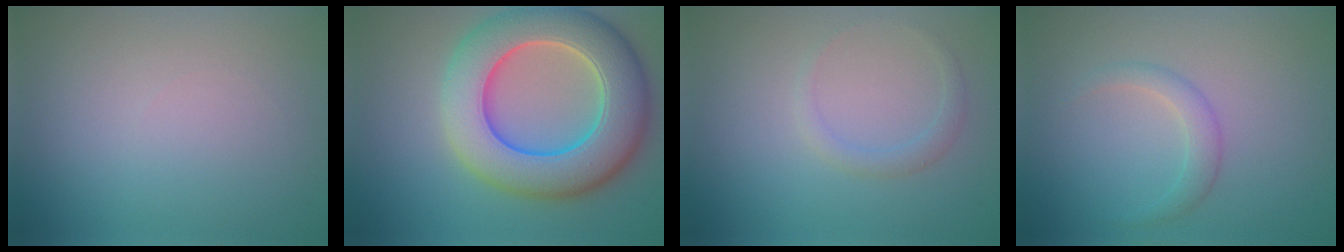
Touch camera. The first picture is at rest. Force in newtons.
{"total": 11.1, "press": 11.1, "slide": 0.3}
{"total": 1.3, "press": 1.3, "slide": 0.1}
{"total": 1.9, "press": 1.9, "slide": 0.0}